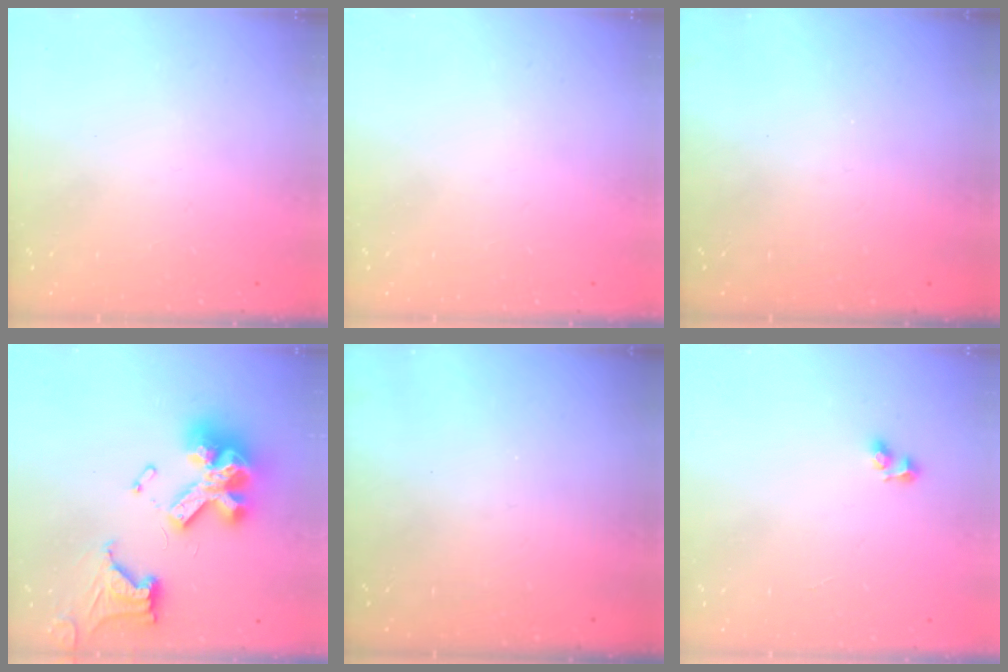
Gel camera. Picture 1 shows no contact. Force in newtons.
{"total": 0.0}
{"total": 0.0}
{"total": 20.1, "press": 20.0, "slide": 2.1}
{"total": 0.0}
{"total": 4.6, "press": 4.3, "slide": 1.8}